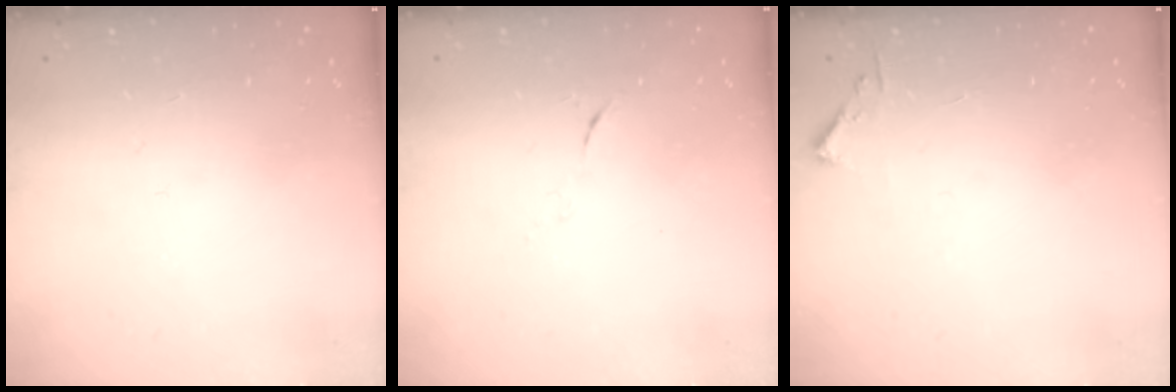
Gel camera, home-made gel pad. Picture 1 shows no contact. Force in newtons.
{"total": 5.2, "press": 5.1, "slide": 1.2}
{"total": 2.4, "press": 2.4, "slide": 0.3}